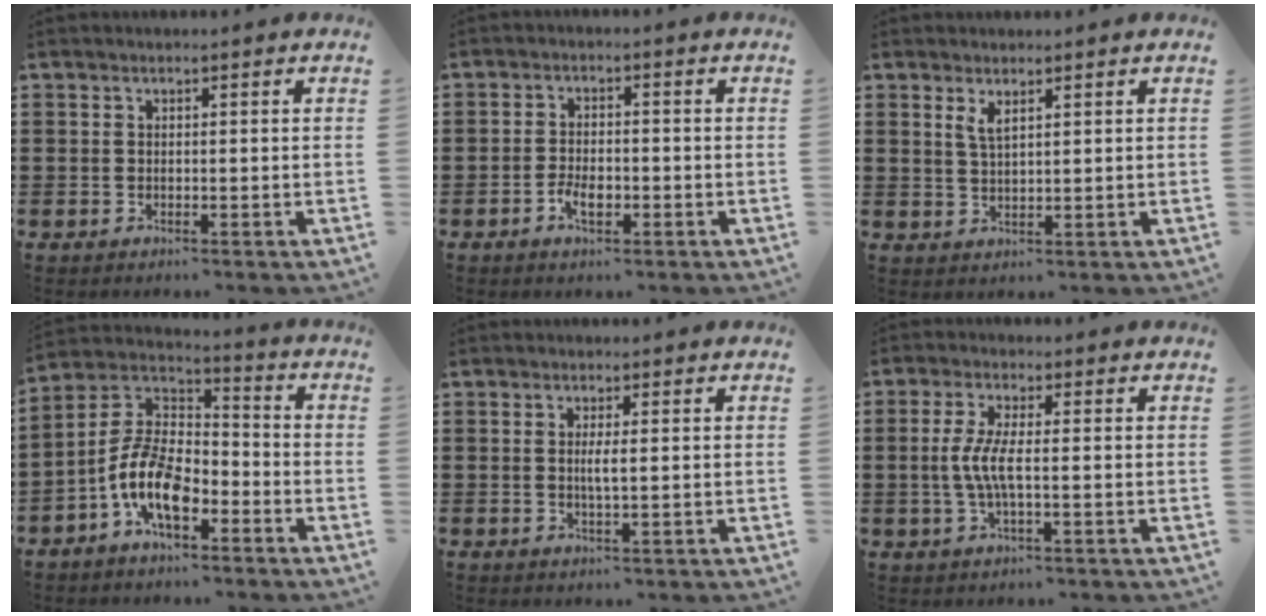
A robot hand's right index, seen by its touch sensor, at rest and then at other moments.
{"total": 3.6, "force": [-1.5, 1.6, 2.8], "torque": [-0.055, -0.001, -0.027]}
{"total": 2.2, "force": [1.4, 0.7, 1.6], "torque": [-0.035, 0.003, 0.024]}
{"total": 9.9, "force": [-4.7, 4.5, 7.5], "torque": [-0.185, -0.013, -0.099]}
{"total": 2.2, "force": [0.0, 0.2, 2.2], "torque": [-0.043, -0.005, -0.001]}
{"total": 4.9, "force": [-0.5, 0.8, 4.8], "torque": [-0.115, -0.010, -0.022]}